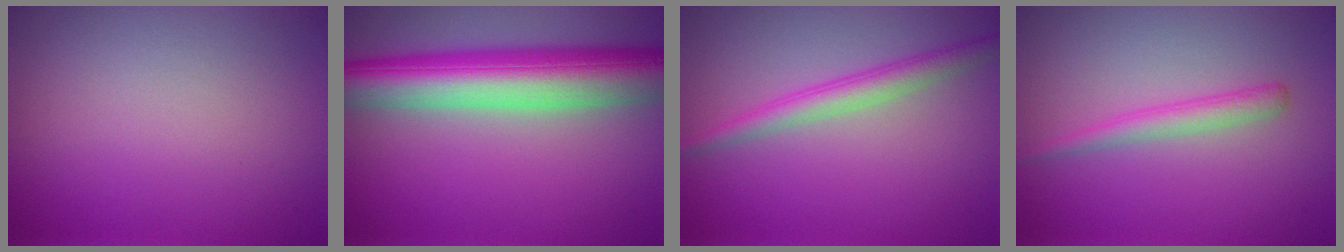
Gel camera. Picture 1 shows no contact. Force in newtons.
{"total": 9.8, "press": 9.8, "slide": 0.2}
{"total": 2.7, "press": 2.7, "slide": 0.1}
{"total": 1.9, "press": 1.8, "slide": 0.1}